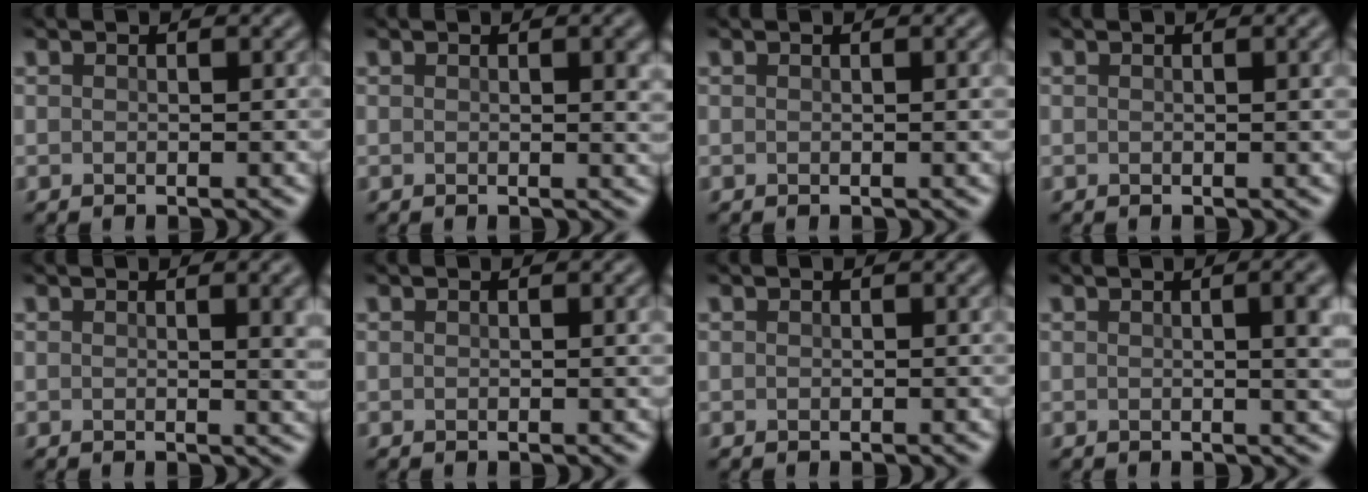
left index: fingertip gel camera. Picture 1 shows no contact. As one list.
[{"total": 2.2, "force": [0.5, 0.6, 2.1], "torque": [-0.016, 0.001, 0.005]}, {"total": 1.0, "force": [0.2, 0.2, 0.9], "torque": [-0.007, 0.003, 0.000]}, {"total": 1.3, "force": [0.3, 0.3, 1.2], "torque": [-0.012, 0.003, 0.002]}, {"total": 4.0, "force": [0.8, 1.3, 3.6], "torque": [-0.031, 0.005, 0.008]}, {"total": 1.1, "force": [0.2, 0.3, 1.0], "torque": [-0.008, 0.003, 0.000]}, {"total": 0.0}, {"total": 4.9, "force": [0.7, 1.8, 4.5], "torque": [-0.030, 0.014, 0.006]}]